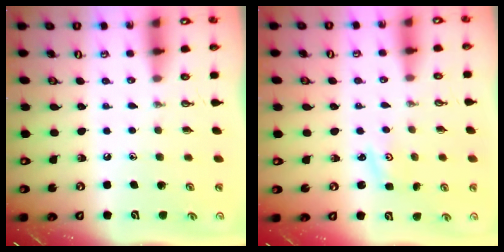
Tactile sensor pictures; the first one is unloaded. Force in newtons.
{"total": 1.4, "press": 1.4, "slide": 0.3}